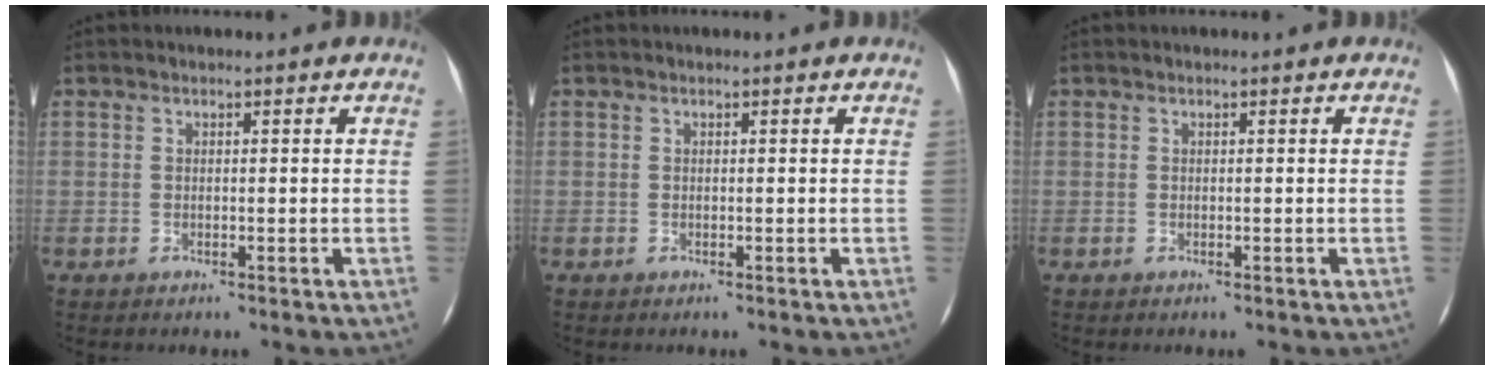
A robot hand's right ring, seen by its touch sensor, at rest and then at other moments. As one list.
[{"total": 0.0}, {"total": 0.0}]